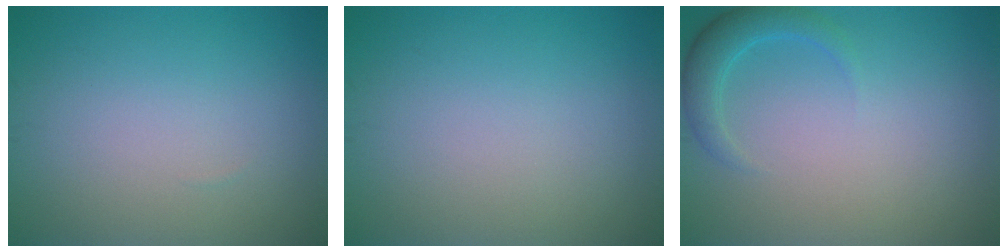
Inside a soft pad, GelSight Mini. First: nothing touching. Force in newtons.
{"total": 0.0}
{"total": 2.4, "press": 2.4, "slide": 0.1}